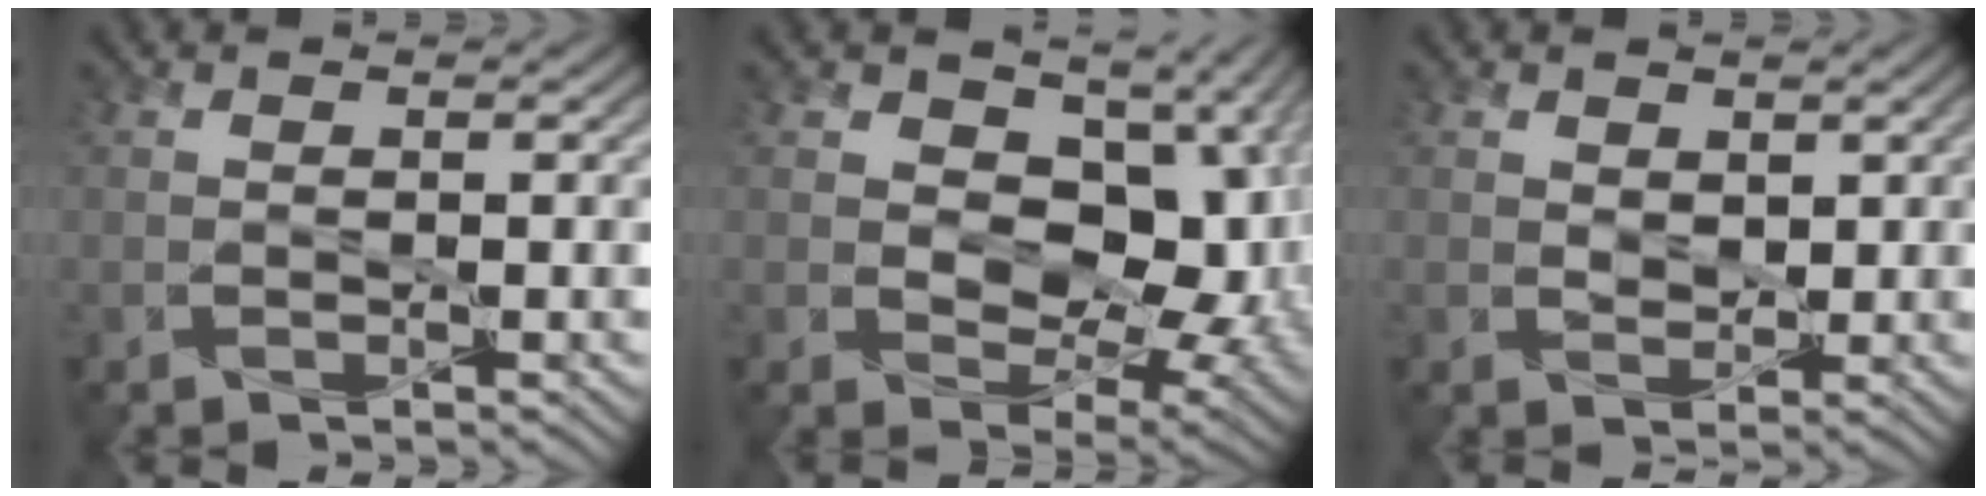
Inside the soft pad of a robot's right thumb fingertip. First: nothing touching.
{"total": 12.9, "force": [1.1, 9.0, 9.2], "torque": [-0.123, 0.002, 0.021]}
{"total": 2.3, "force": [0.9, 1.6, 1.4], "torque": [-0.039, -0.005, 0.011]}